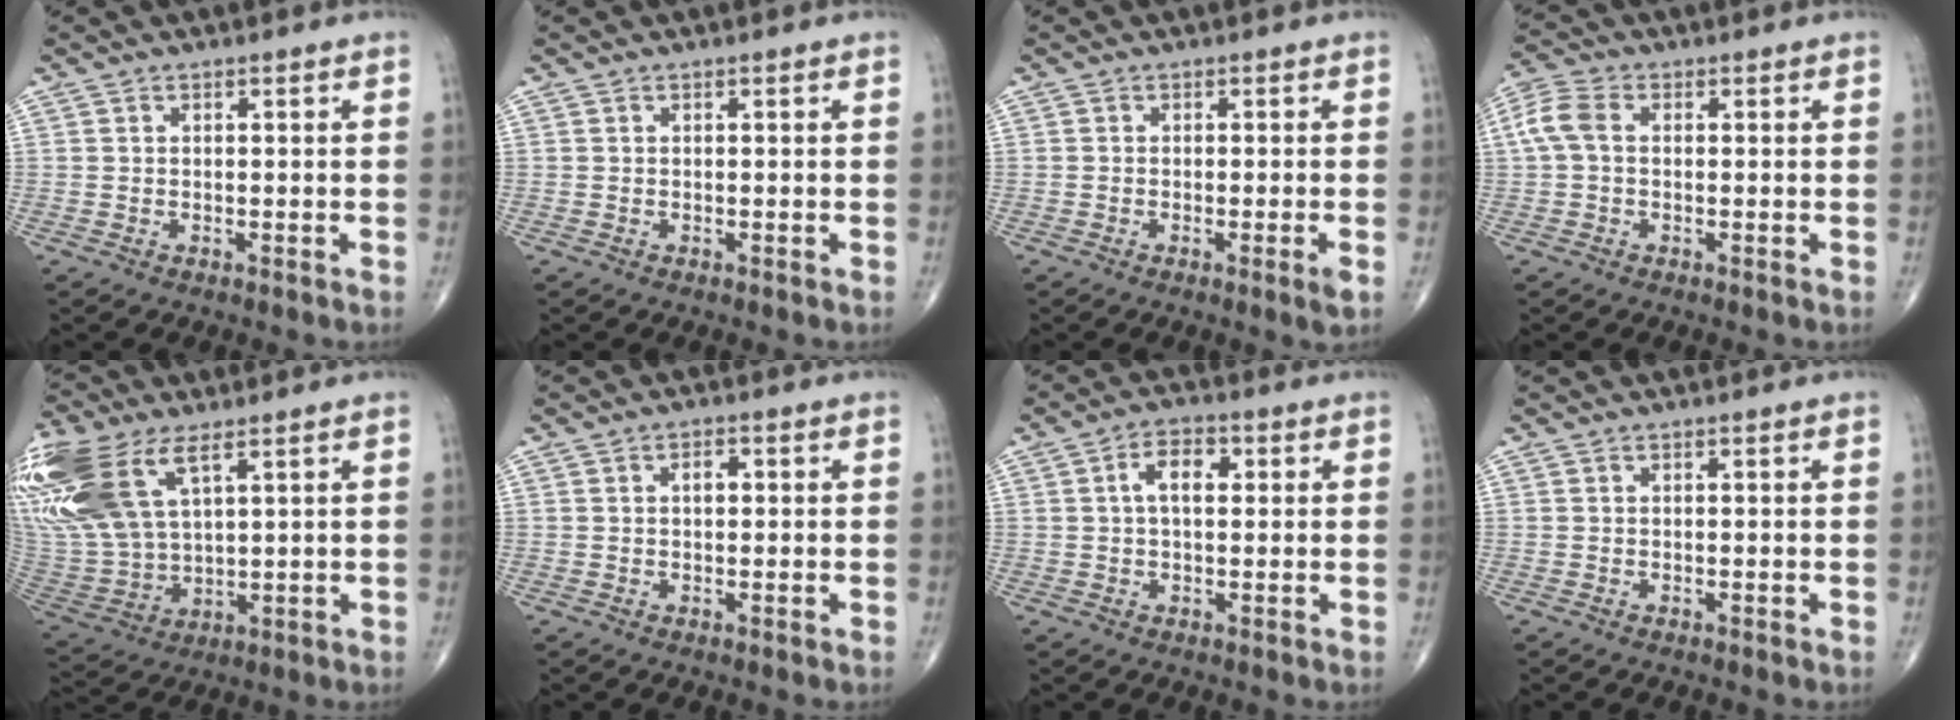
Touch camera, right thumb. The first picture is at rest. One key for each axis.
{"total": 0.0}
{"total": 2.0, "fx": -0.8, "fy": -0.1, "fz": 1.9, "tx": -0.032, "ty": -0.008, "tz": -0.015}
{"total": 5.7, "fx": 0.5, "fy": 3.8, "fz": 4.2, "tx": -0.105, "ty": 0.019, "tz": 0.004}
{"total": 22.0, "fx": 10.2, "fy": 11.0, "fz": 16.1, "tx": -0.393, "ty": -0.009, "tz": 0.210}
{"total": 2.2, "fx": 0.4, "fy": 1.3, "fz": 1.8, "tx": -0.027, "ty": 0.005, "tz": 0.005}
{"total": 5.7, "fx": 1.2, "fy": 3.1, "fz": 4.6, "tx": -0.076, "ty": 0.014, "tz": 0.015}
{"total": 0.0}